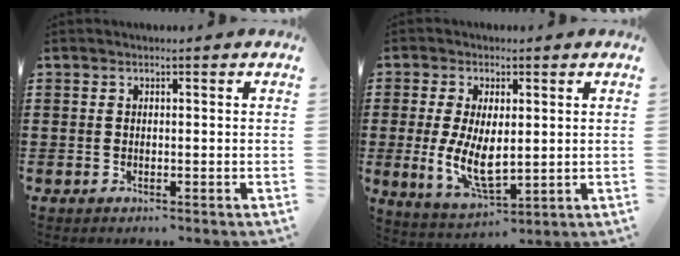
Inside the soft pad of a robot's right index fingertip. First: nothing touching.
{"total": 8.1, "force": [-0.2, 3.8, 7.1], "torque": [-0.149, -0.008, -0.004]}